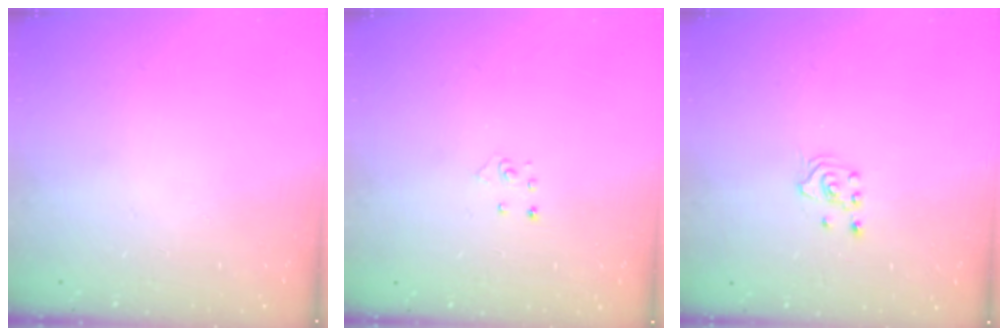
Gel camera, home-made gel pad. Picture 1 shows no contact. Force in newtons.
{"total": 2.8, "press": 2.8, "slide": 0.3}
{"total": 2.1, "press": 2.1, "slide": 0.1}